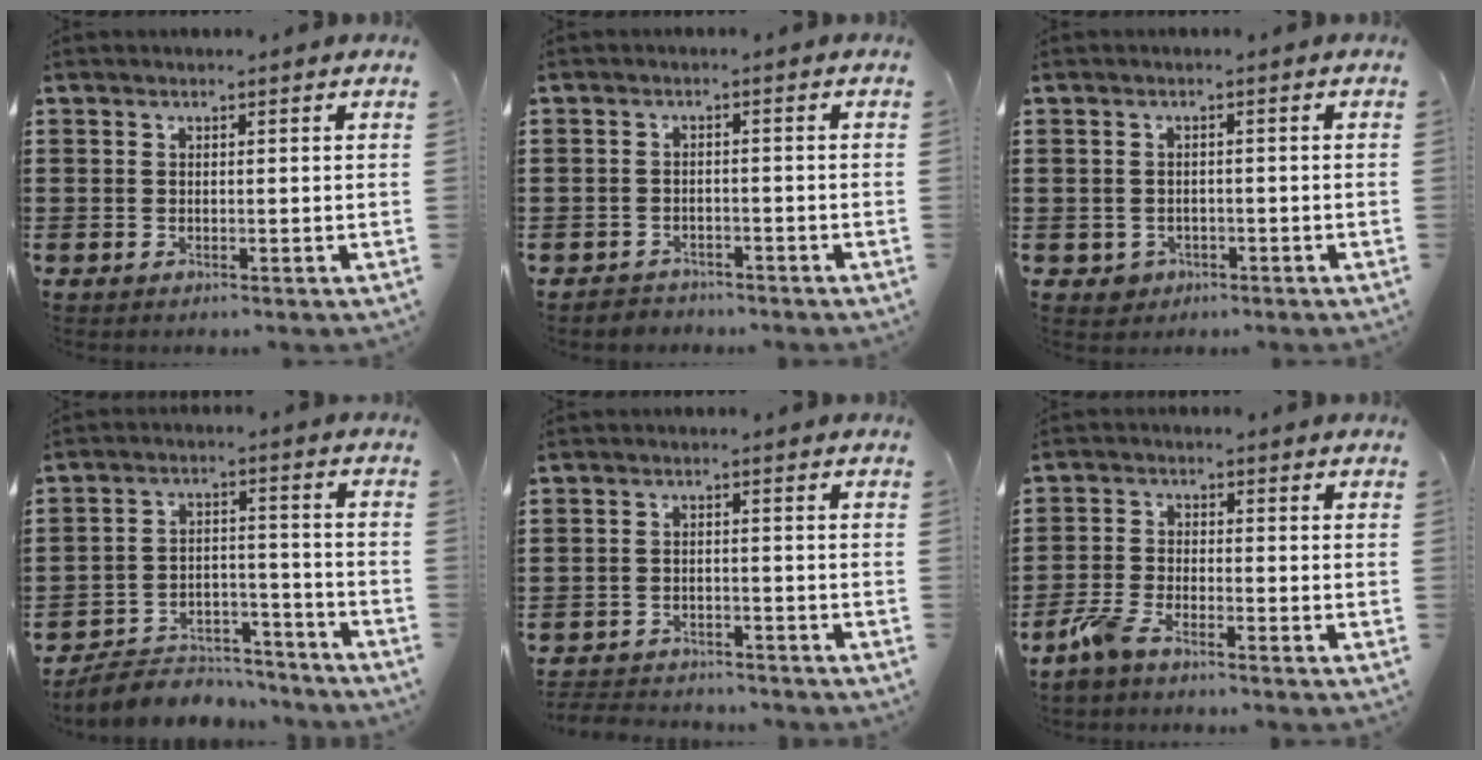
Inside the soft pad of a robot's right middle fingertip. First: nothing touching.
{"total": 1.4, "force": [-1.3, 0.0, -0.5], "torque": [0.007, 0.002, -0.032]}
{"total": 0.5, "force": [-0.2, 0.5, 0.0], "torque": [-0.001, 0.001, -0.007]}
{"total": 5.8, "force": [-5.7, 1.1, 0.7], "torque": [-0.009, 0.020, -0.112]}
{"total": 2.3, "force": [-2.3, -0.1, -0.3], "torque": [0.003, -0.004, -0.051]}
{"total": 4.5, "force": [-3.6, 1.0, 2.5], "torque": [-0.076, -0.004, -0.077]}